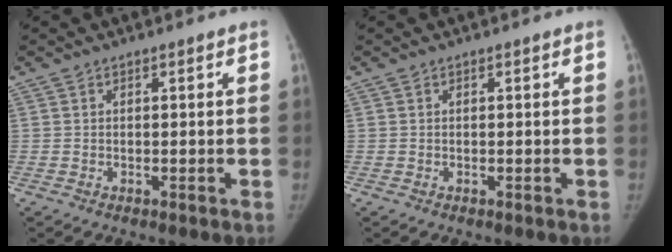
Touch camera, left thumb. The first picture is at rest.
{"total": 0.0}